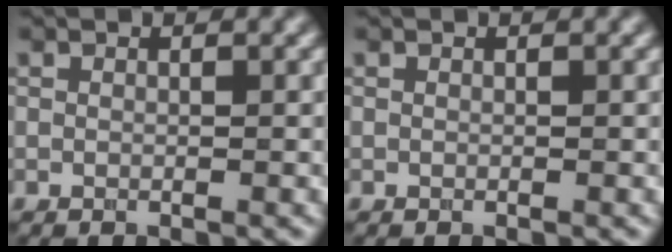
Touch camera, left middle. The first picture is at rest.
{"total": 0.0}